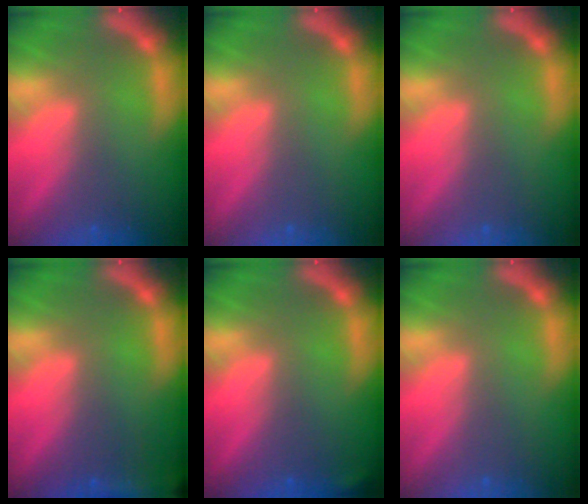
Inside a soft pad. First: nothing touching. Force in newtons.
{"total": 0.0}
{"total": 0.0}
{"total": 9.5}
{"total": 0.9}
{"total": 0.0}